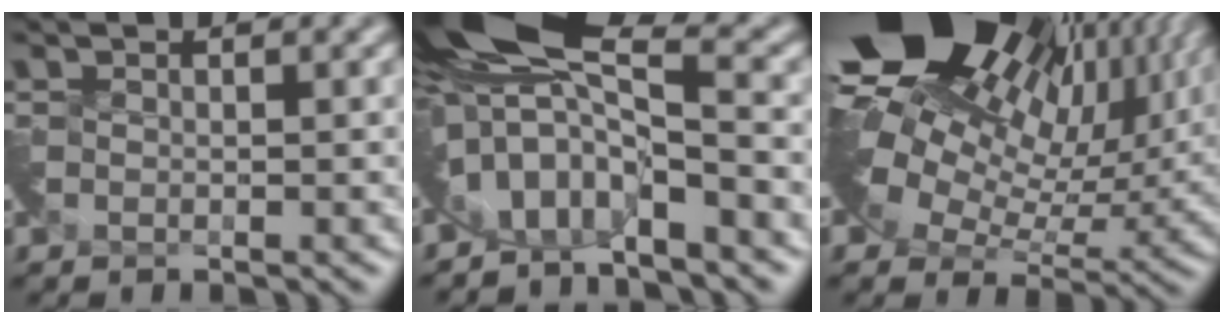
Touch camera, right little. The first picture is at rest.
{"total": 6.8, "force": [-0.5, 3.2, 5.9], "torque": [-0.100, 0.000, -0.022]}
{"total": 17.8, "force": [7.6, 10.5, 12.2], "torque": [-0.207, 0.022, 0.142]}